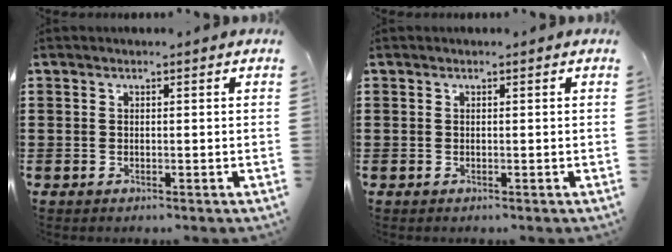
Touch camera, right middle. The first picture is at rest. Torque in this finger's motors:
{"motor_torque": [-0.04, 0.03, 0.00, 0.00]}